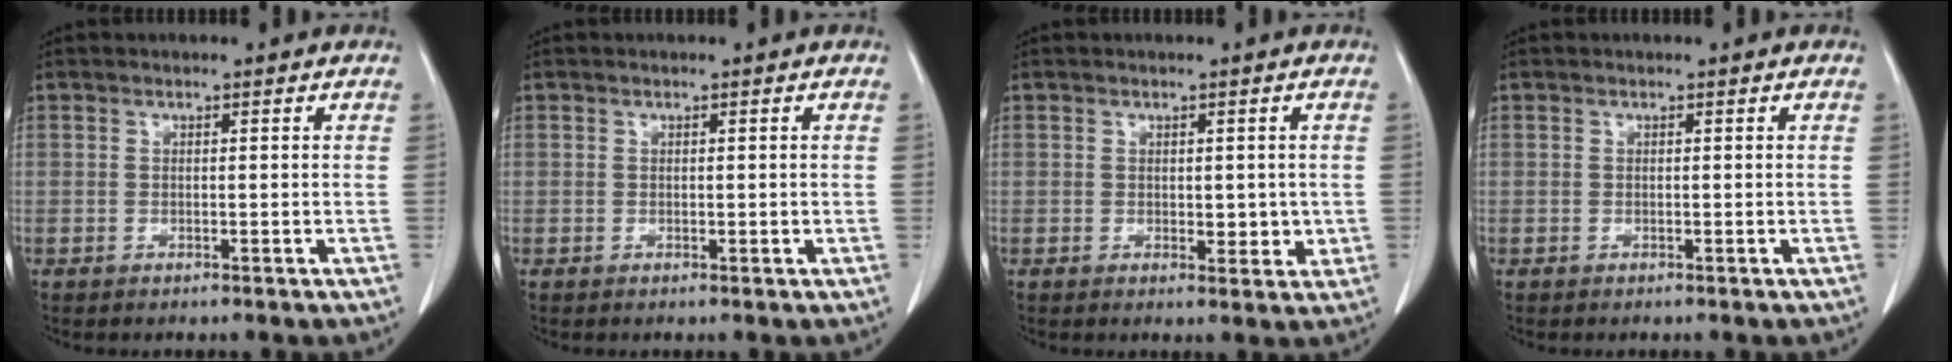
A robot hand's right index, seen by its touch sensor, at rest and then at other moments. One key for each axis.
{"total": 0.7, "fx": 0.1, "fy": 0.4, "fz": 0.5, "tx": -0.005, "ty": -0.001, "tz": 0.003}
{"total": 3.2, "fx": 0.0, "fy": 1.9, "fz": 2.7, "tx": -0.027, "ty": -0.005, "tz": 0.005}
{"total": 0.0}